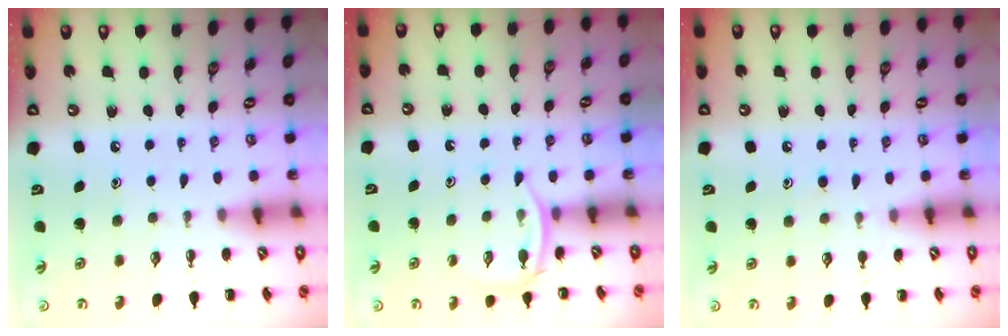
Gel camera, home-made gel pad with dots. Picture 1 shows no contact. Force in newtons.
{"total": 4.3, "press": 4.1, "slide": 1.1}
{"total": 6.0, "press": 5.6, "slide": 2.3}